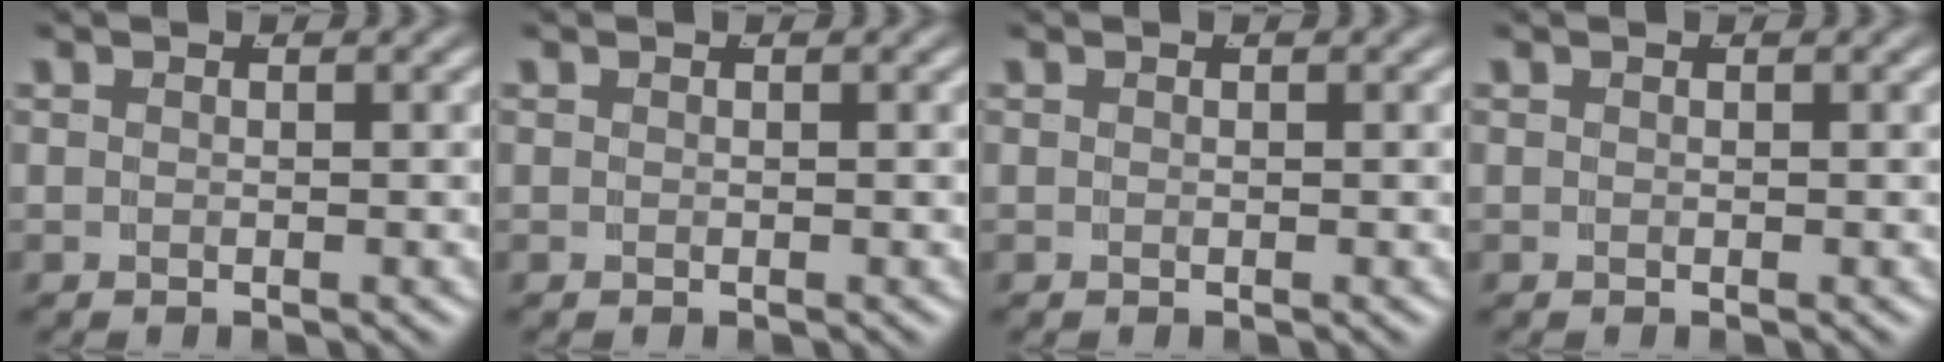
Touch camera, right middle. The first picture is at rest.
{"total": 0.0}
{"total": 0.0}
{"total": 0.0}